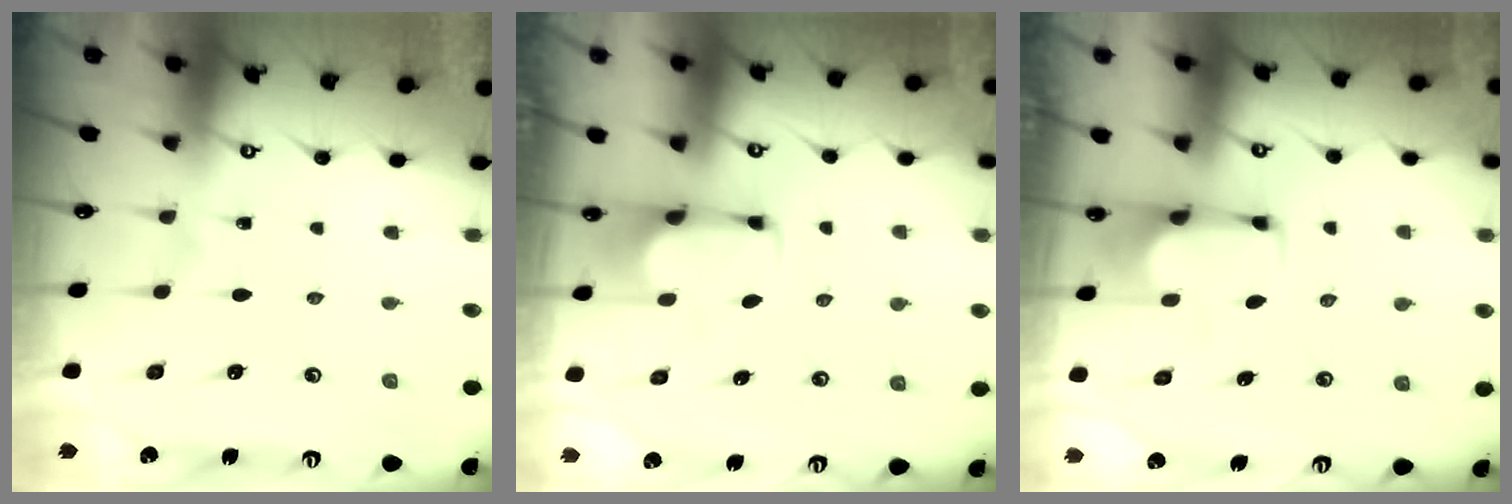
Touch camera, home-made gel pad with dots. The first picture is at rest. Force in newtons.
{"total": 2.8, "press": 2.7, "slide": 0.9}
{"total": 2.6, "press": 2.4, "slide": 1.1}